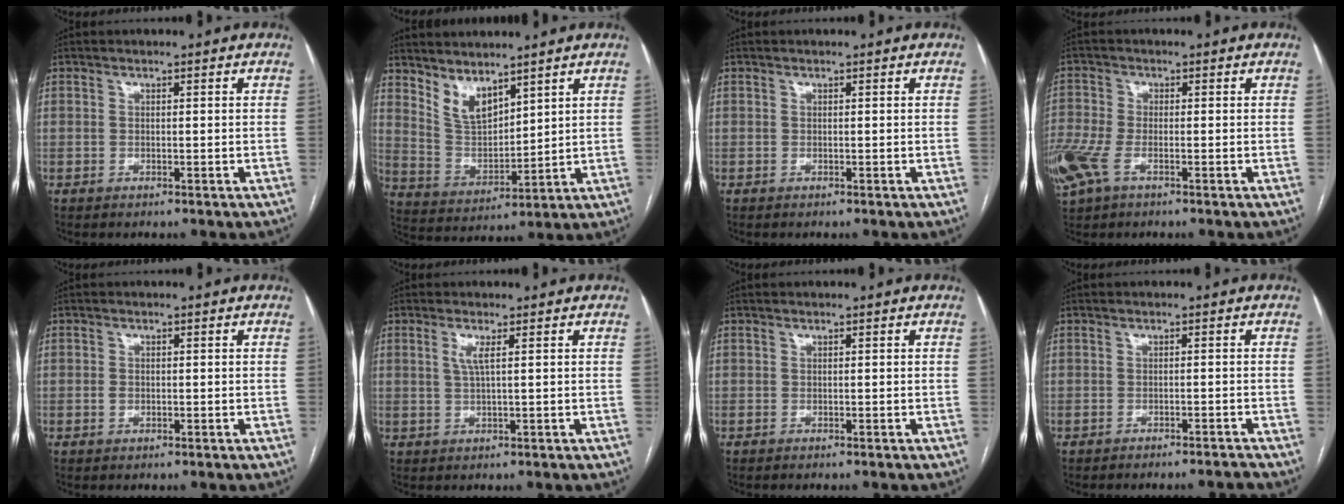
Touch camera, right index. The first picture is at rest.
{"total": 7.1, "force": [5.5, 2.8, 3.6], "torque": [-0.077, 0.000, 0.124]}
{"total": 0.0}
{"total": 8.0, "force": [-3.6, 3.9, 6.0], "torque": [-0.163, -0.008, -0.069]}
{"total": 1.1, "force": [-0.1, 0.8, 0.6], "torque": [-0.009, 0.002, -0.001]}
{"total": 2.1, "force": [0.7, -0.1, 2.0], "torque": [-0.050, 0.000, 0.015]}
{"total": 0.9, "force": [-0.9, 0.0, 0.3], "torque": [0.002, -0.001, -0.014]}
{"total": 3.9, "force": [-3.8, -0.3, 0.7], "torque": [0.001, -0.004, -0.049]}